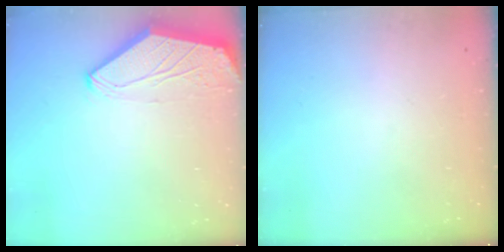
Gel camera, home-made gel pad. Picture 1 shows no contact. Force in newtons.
{"total": 0.0}